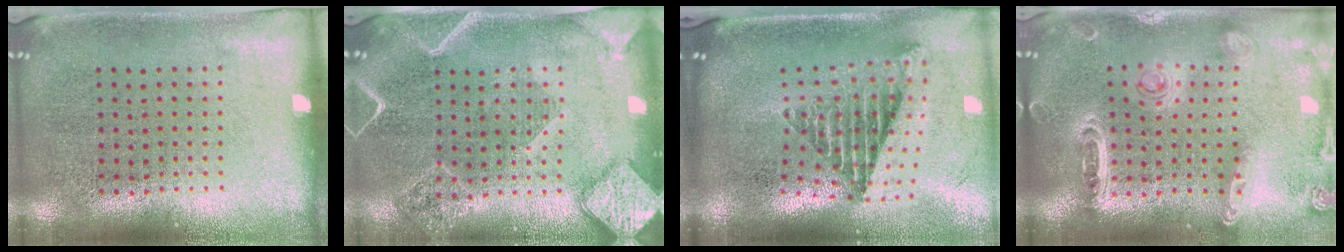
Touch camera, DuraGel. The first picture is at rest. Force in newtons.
{"total": 2.4, "press": 2.2, "slide": 0.9}
{"total": 2.5, "press": 1.6, "slide": 1.9}
{"total": 1.3, "press": 1.3, "slide": 0.2}